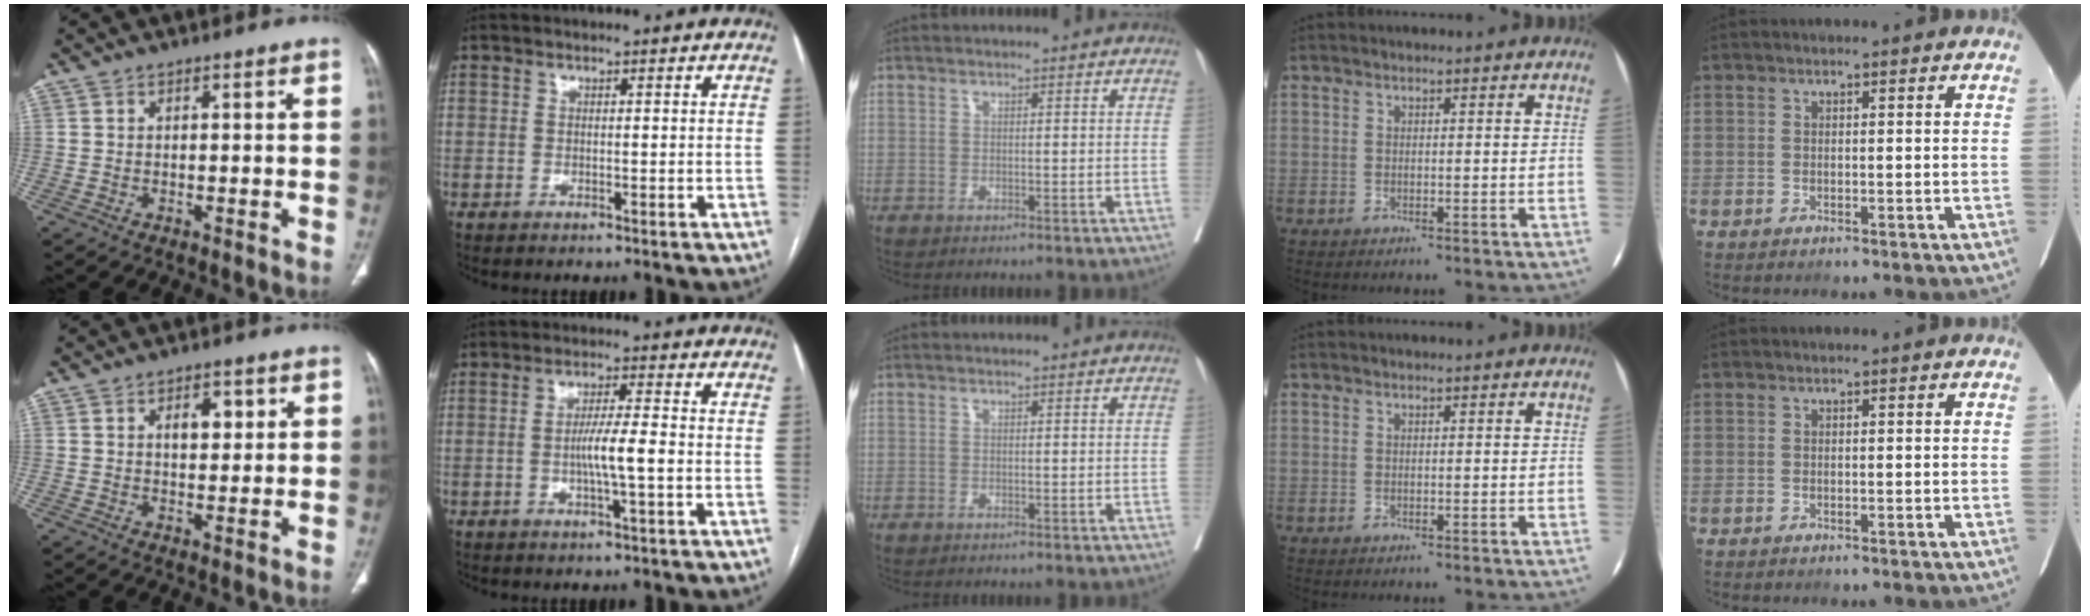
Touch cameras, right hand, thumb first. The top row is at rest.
{"thumb": {"total": 4.4, "force": [1.5, 2.6, 3.3], "torque": [-0.031, -0.005, 0.021]}, "index": {"total": 5.2, "force": [-1.1, -0.1, 5.1], "torque": [-0.096, -0.001, -0.021]}}